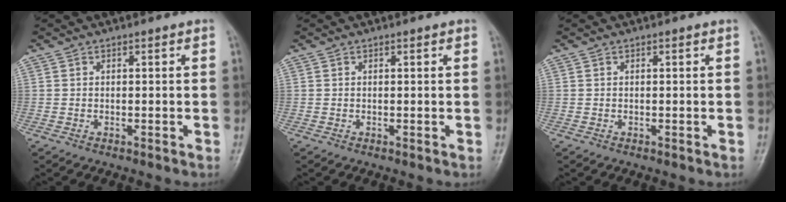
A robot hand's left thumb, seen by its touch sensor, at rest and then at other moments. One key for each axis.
{"total": 0.6, "fx": 0.3, "fy": 0.1, "fz": 0.4, "tx": -0.007, "ty": 0.001, "tz": 0.001}
{"total": 0.0}